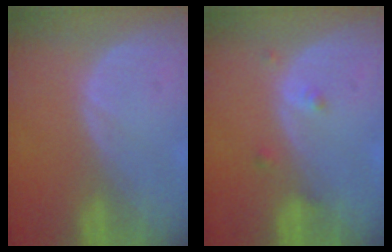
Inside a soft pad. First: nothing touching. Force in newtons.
{"total": 1.6, "press": 1.5, "slide": 0.1}